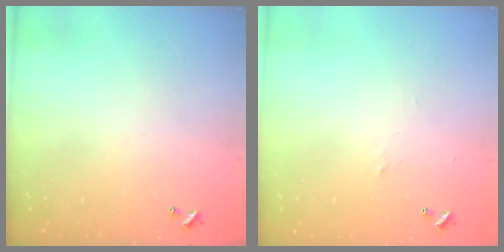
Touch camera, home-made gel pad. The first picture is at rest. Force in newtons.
{"total": 0.8, "press": 0.6, "slide": 0.6}